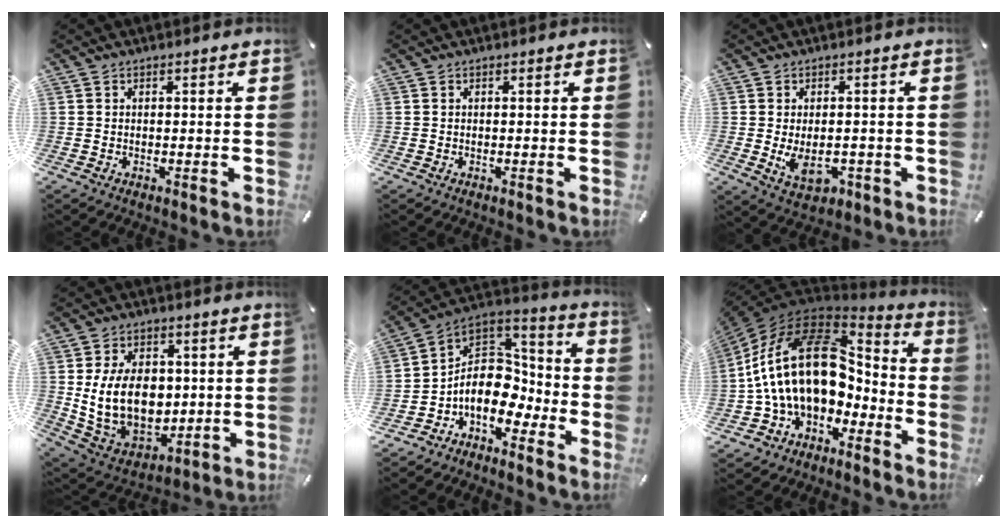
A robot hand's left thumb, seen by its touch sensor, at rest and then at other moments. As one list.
[{"total": 0.0}, {"total": 6.8, "force": [-1.5, 4.4, 4.9], "torque": [-0.082, -0.007, -0.029]}, {"total": 16.4, "force": [1.5, 12.4, 10.7], "torque": [-0.224, -0.009, 0.036]}, {"total": 11.7, "force": [-4.3, 9.2, 5.7], "torque": [-0.101, -0.002, -0.079]}, {"total": 26.1, "force": [1.1, 16.9, 19.8], "torque": [-0.396, 0.004, 0.026]}]